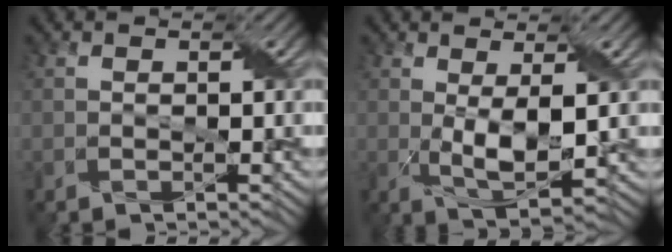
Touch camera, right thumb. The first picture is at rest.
{"total": 5.1, "force": [0.4, 1.6, 4.8], "torque": [-0.102, -0.006, 0.012]}